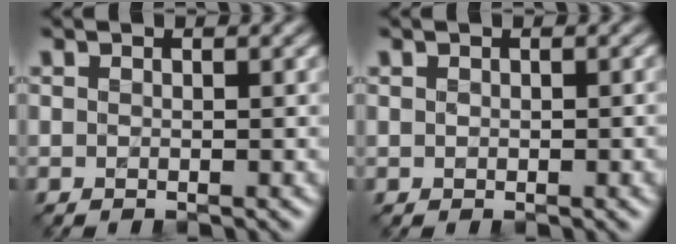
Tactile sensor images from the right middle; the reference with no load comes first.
{"total": 1.3, "force": [0.0, 0.8, 1.0], "torque": [-0.015, 0.000, 0.003]}